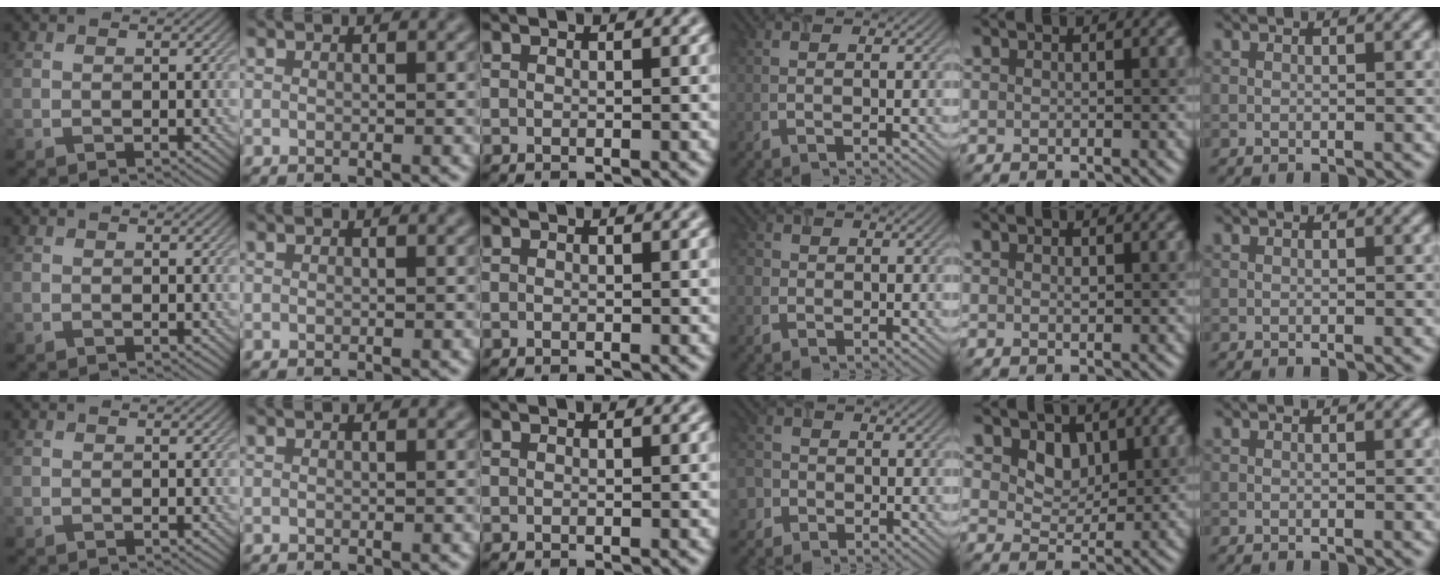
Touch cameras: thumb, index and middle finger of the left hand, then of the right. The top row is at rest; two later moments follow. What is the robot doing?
{"motion": "close", "object": "airpods case & airpods"}